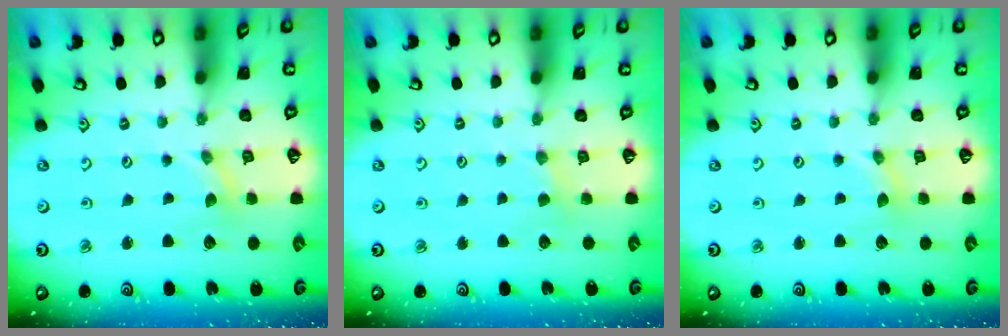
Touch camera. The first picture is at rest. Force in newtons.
{"total": 2.3, "press": 2.3, "slide": 0.4}
{"total": 0.9, "press": 0.9, "slide": 0.2}